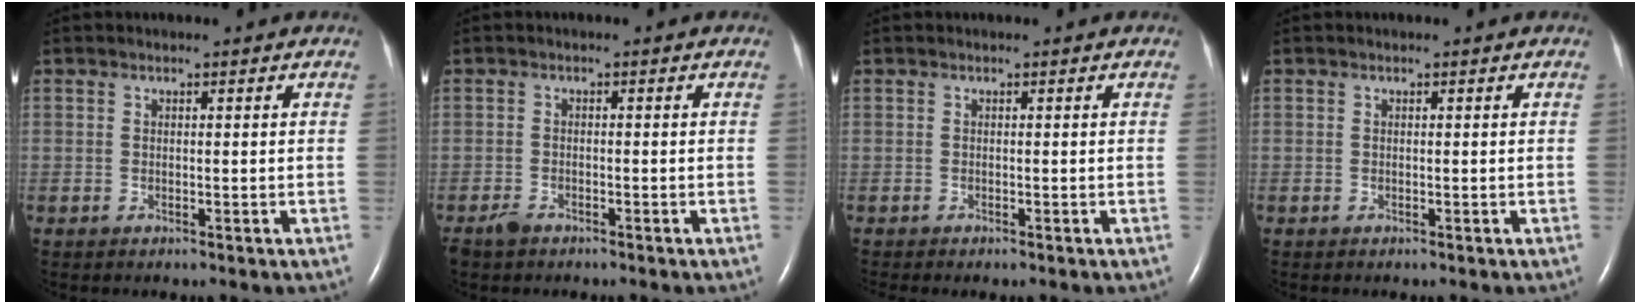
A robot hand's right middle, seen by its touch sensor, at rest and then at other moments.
{"total": 2.1, "force": [-1.7, 0.8, 0.9], "torque": [-0.028, -0.003, -0.028]}
{"total": 1.4, "force": [-1.2, 0.2, 0.7], "torque": [-0.009, -0.003, -0.013]}
{"total": 0.0}